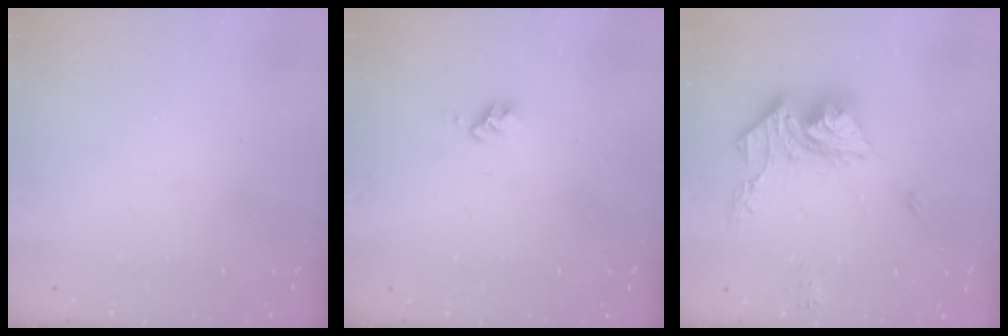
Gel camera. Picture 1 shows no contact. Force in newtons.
{"total": 2.7, "press": 2.6, "slide": 0.4}
{"total": 14.7, "press": 14.6, "slide": 1.5}